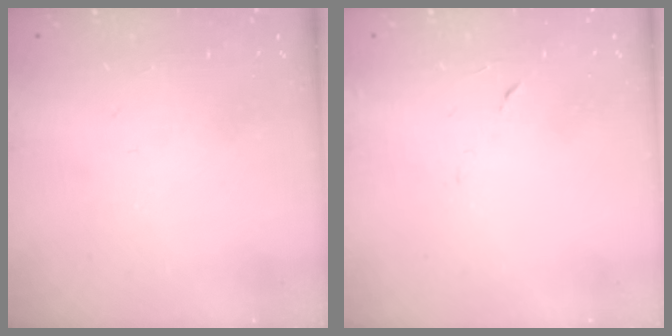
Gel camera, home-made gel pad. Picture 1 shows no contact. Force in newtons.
{"total": 5.3, "press": 5.3, "slide": 0.6}